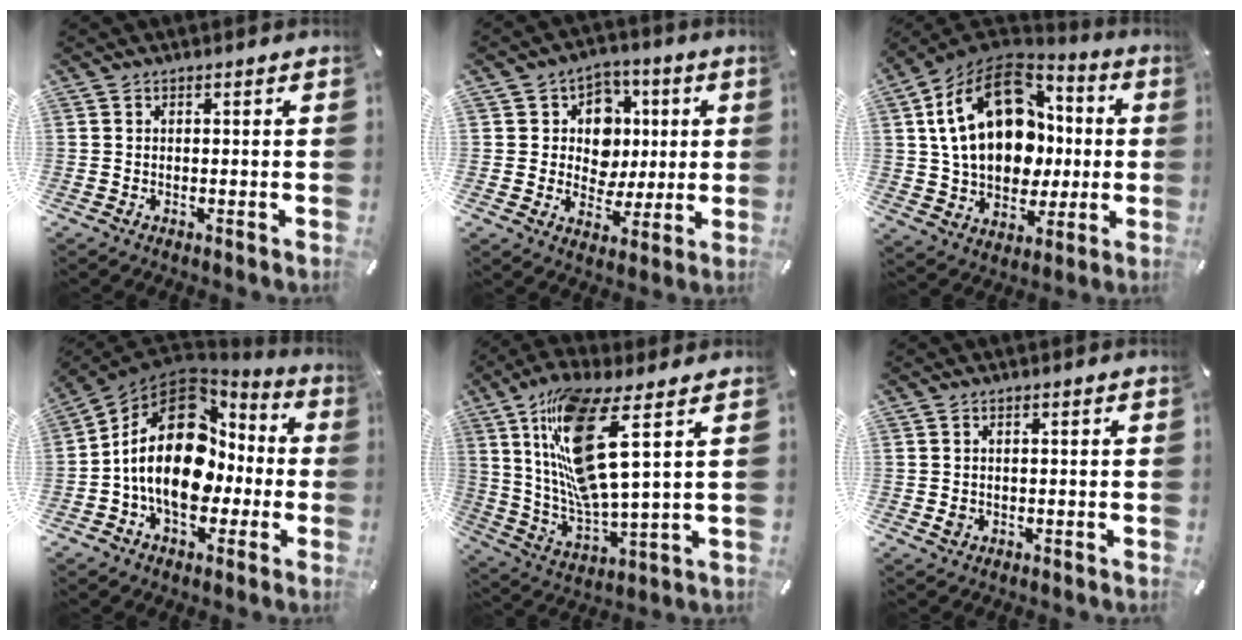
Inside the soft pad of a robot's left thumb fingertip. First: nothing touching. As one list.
[{"total": 11.0, "force": [1.3, 10.1, 4.2], "torque": [-0.053, -0.005, 0.028]}, {"total": 22.7, "force": [3.9, 16.5, 15.0], "torque": [-0.274, 0.005, 0.073]}, {"total": 20.7, "force": [-0.3, 14.9, 14.3], "torque": [-0.257, 0.005, 0.000]}, {"total": 18.7, "force": [8.0, 4.4, 16.4], "torque": [-0.342, -0.034, 0.118]}, {"total": 1.3, "force": [-0.1, 1.0, 0.8], "torque": [-0.017, 0.002, -0.003]}]